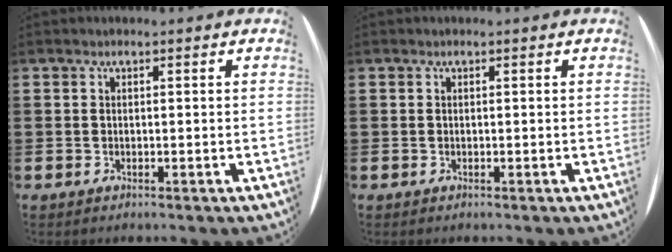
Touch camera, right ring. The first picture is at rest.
{"total": 0.0}